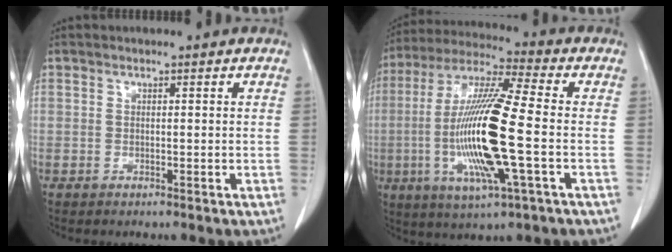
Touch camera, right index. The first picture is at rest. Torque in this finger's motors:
{"motor_torque": [2.14, 0.00, 0.62, 0.21]}